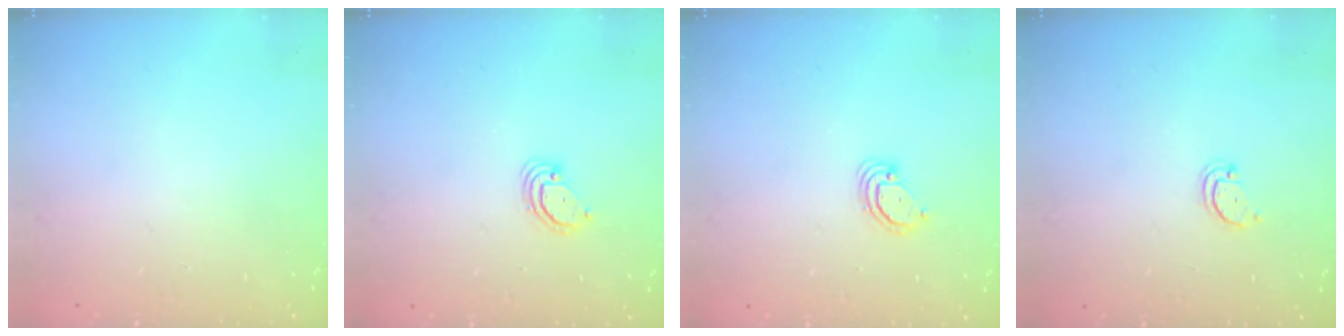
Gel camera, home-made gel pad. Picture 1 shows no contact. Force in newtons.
{"total": 2.9, "press": 2.9, "slide": 0.3}
{"total": 2.9, "press": 2.9, "slide": 0.3}
{"total": 2.2, "press": 2.2, "slide": 0.4}